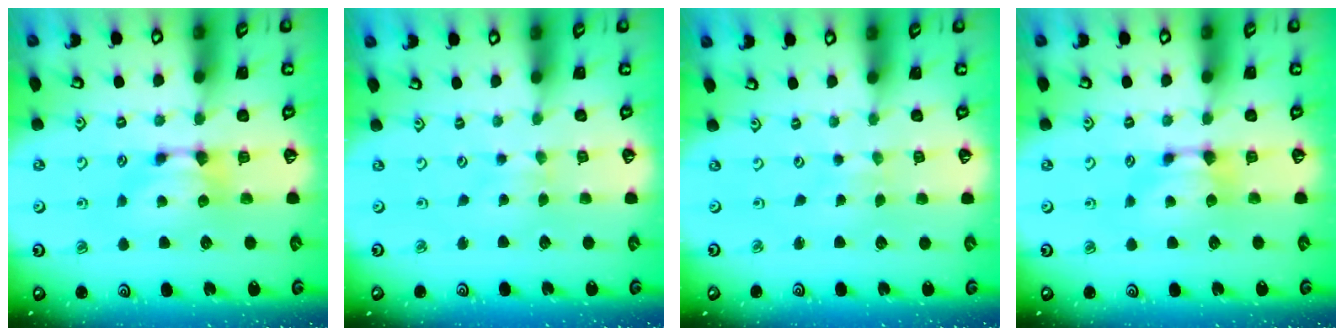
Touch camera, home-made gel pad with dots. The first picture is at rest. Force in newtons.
{"total": 2.0, "press": 2.0, "slide": 0.1}
{"total": 5.0, "press": 5.0, "slide": 0.1}
{"total": 0.0}